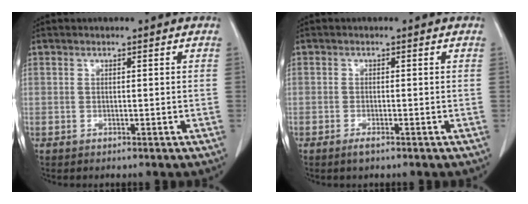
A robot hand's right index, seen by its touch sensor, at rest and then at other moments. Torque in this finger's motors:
{"motor_torque": [0.12, -0.06, -0.01, 0.00]}